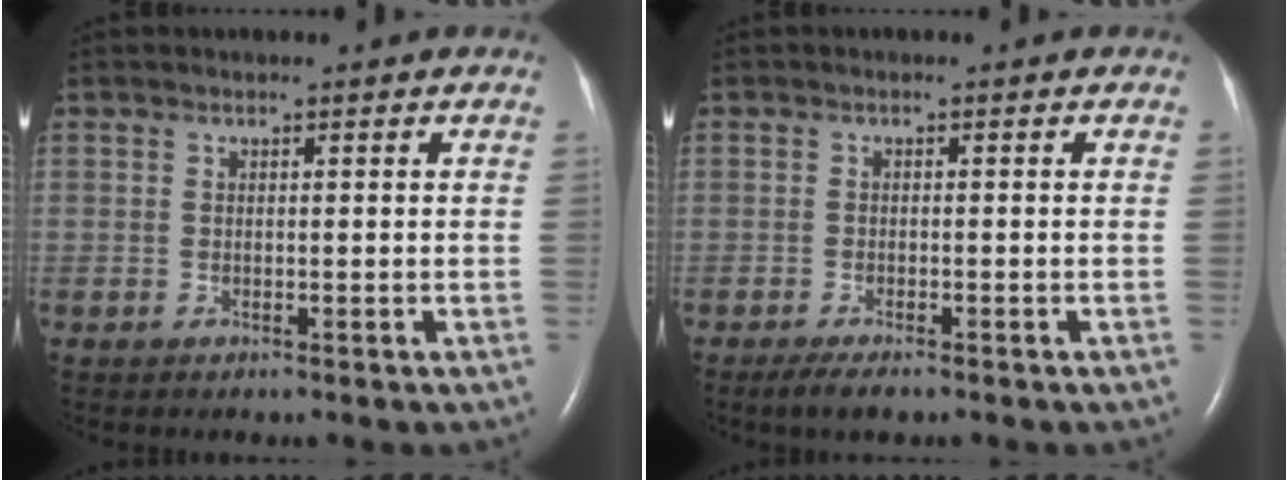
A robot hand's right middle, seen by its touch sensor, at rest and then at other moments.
{"total": 3.0, "force": [-2.1, 0.7, 2.0], "torque": [-0.041, -0.008, -0.036]}